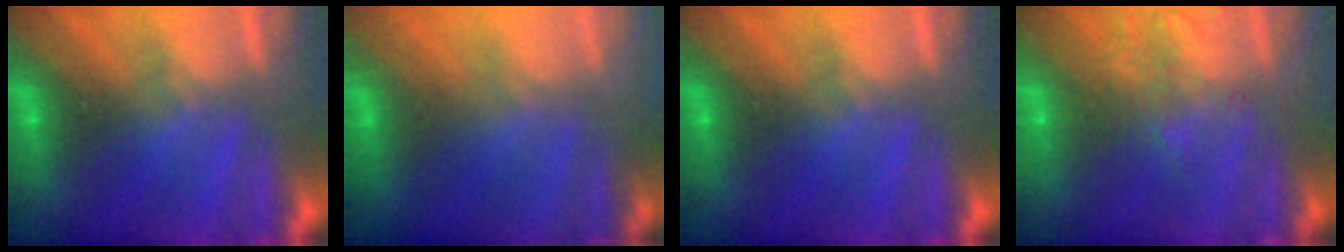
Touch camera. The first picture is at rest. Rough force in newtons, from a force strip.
{"total": 2.9}
{"total": 0.0}
{"total": 1.7}